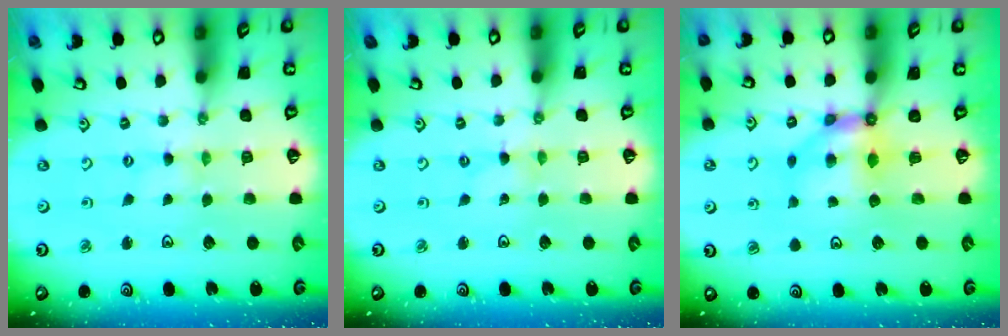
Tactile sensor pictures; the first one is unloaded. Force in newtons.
{"total": 0.0}
{"total": 6.3, "press": 6.3, "slide": 0.4}